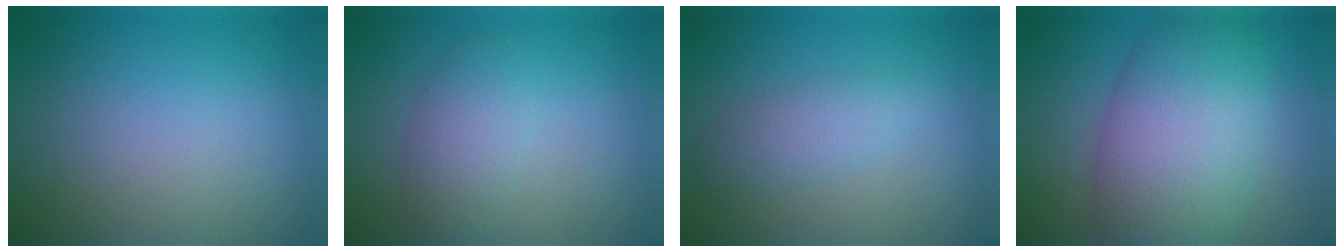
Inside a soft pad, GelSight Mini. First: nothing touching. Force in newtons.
{"total": 3.0, "press": 3.0, "slide": 0.1}
{"total": 2.5, "press": 2.5, "slide": 0.2}
{"total": 10.1, "press": 10.1, "slide": 0.3}